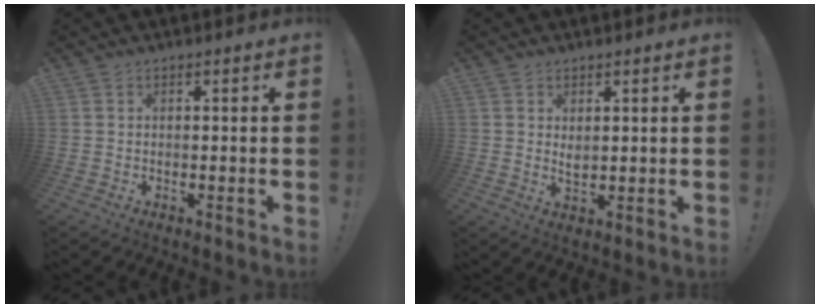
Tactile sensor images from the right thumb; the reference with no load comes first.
{"total": 2.6, "force": [1.6, 1.4, 1.4], "torque": [-0.015, -0.013, 0.026]}